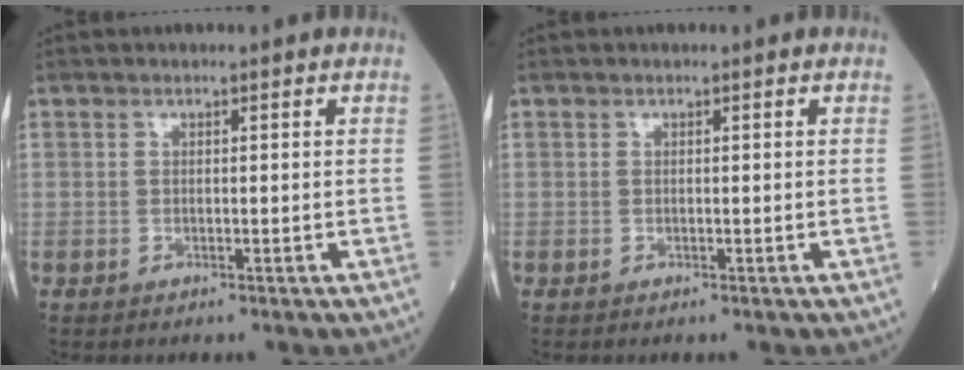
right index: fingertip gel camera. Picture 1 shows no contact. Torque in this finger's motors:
{"motor_torque": [0.02, 0.01, 0.00, 0.00]}